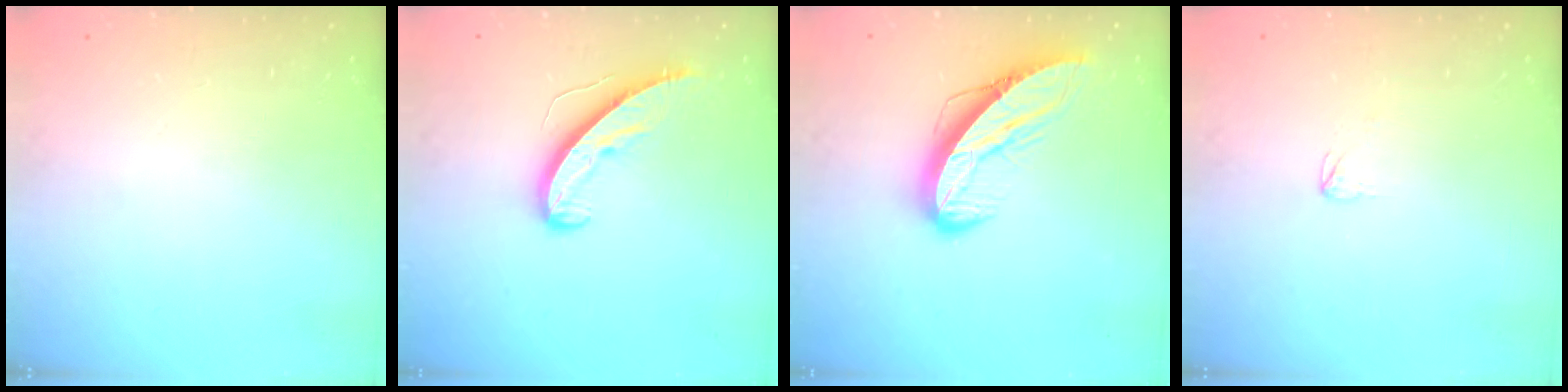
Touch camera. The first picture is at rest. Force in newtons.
{"total": 8.9, "press": 8.9, "slide": 0.4}
{"total": 11.0, "press": 11.0, "slide": 1.0}
{"total": 2.3, "press": 2.3, "slide": 0.2}